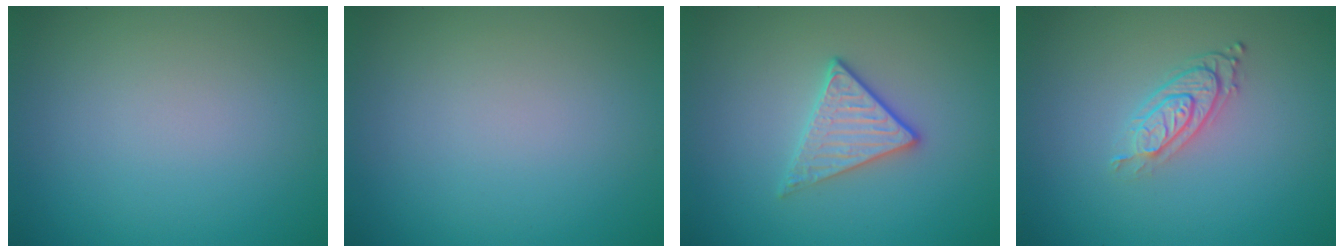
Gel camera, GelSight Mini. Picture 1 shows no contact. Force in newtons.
{"total": 0.0}
{"total": 2.9, "press": 2.6, "slide": 1.2}
{"total": 3.2, "press": 2.2, "slide": 2.2}